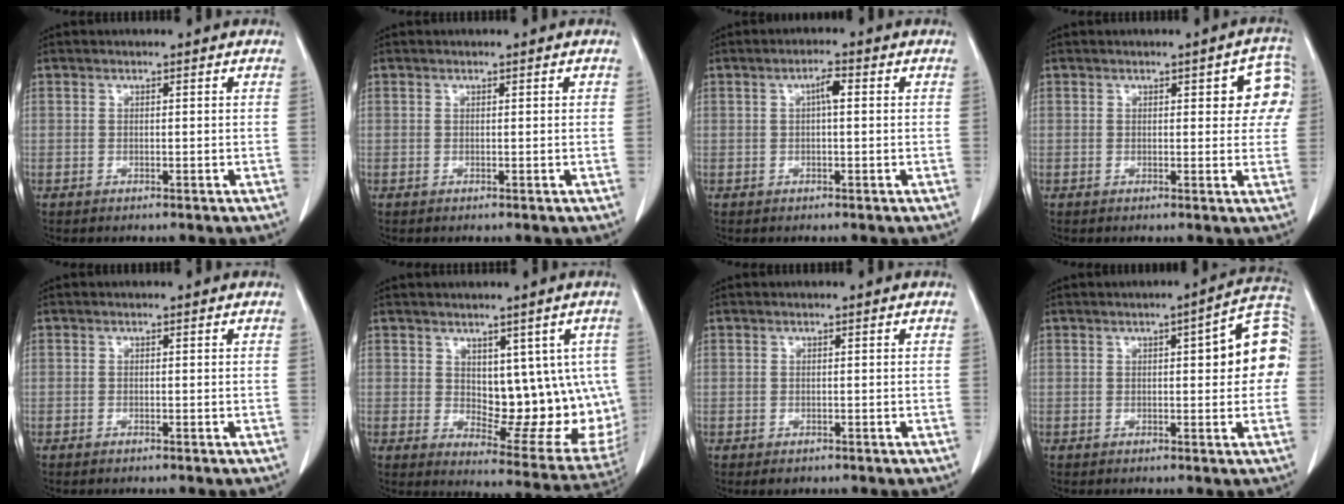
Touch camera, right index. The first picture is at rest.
{"total": 0.0}
{"total": 2.4, "force": [0.4, 0.5, 2.3], "torque": [-0.041, 0.005, 0.007]}
{"total": 5.8, "force": [1.9, 2.3, 5.0], "torque": [-0.037, 0.013, 0.014]}
{"total": 0.0}
{"total": 14.4, "force": [1.5, 7.4, 12.2], "torque": [-0.138, -0.006, 0.039]}
{"total": 1.1, "force": [-0.7, 0.8, 0.4], "torque": [-0.005, 0.001, -0.004]}
{"total": 9.9, "force": [1.2, 2.4, 9.6], "torque": [-0.111, 0.027, 0.009]}